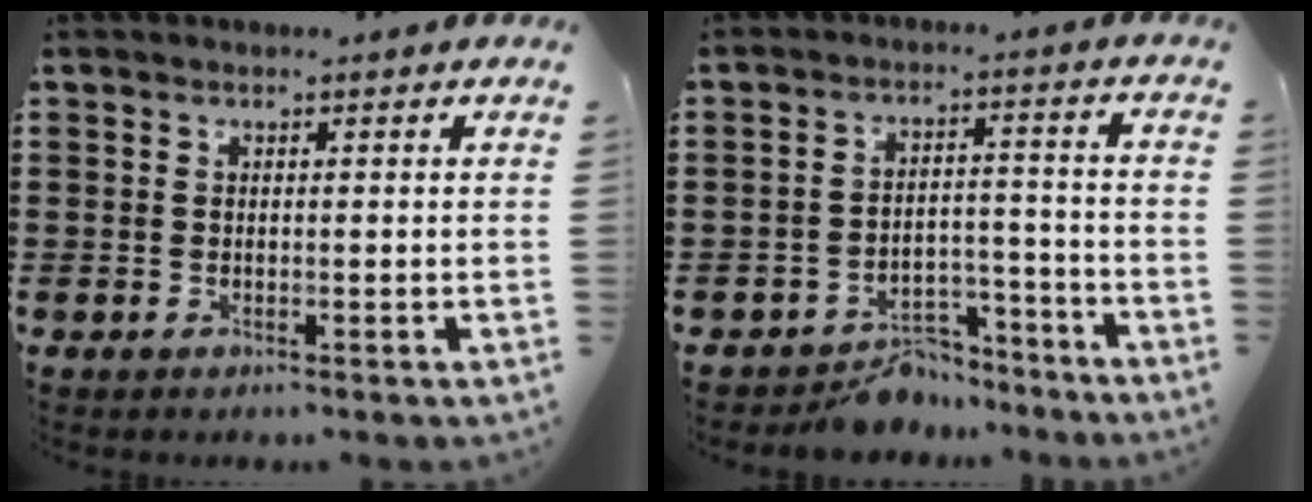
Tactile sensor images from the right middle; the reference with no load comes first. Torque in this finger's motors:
{"motor_torque": [-0.69, 0.12, -0.23, -0.05]}